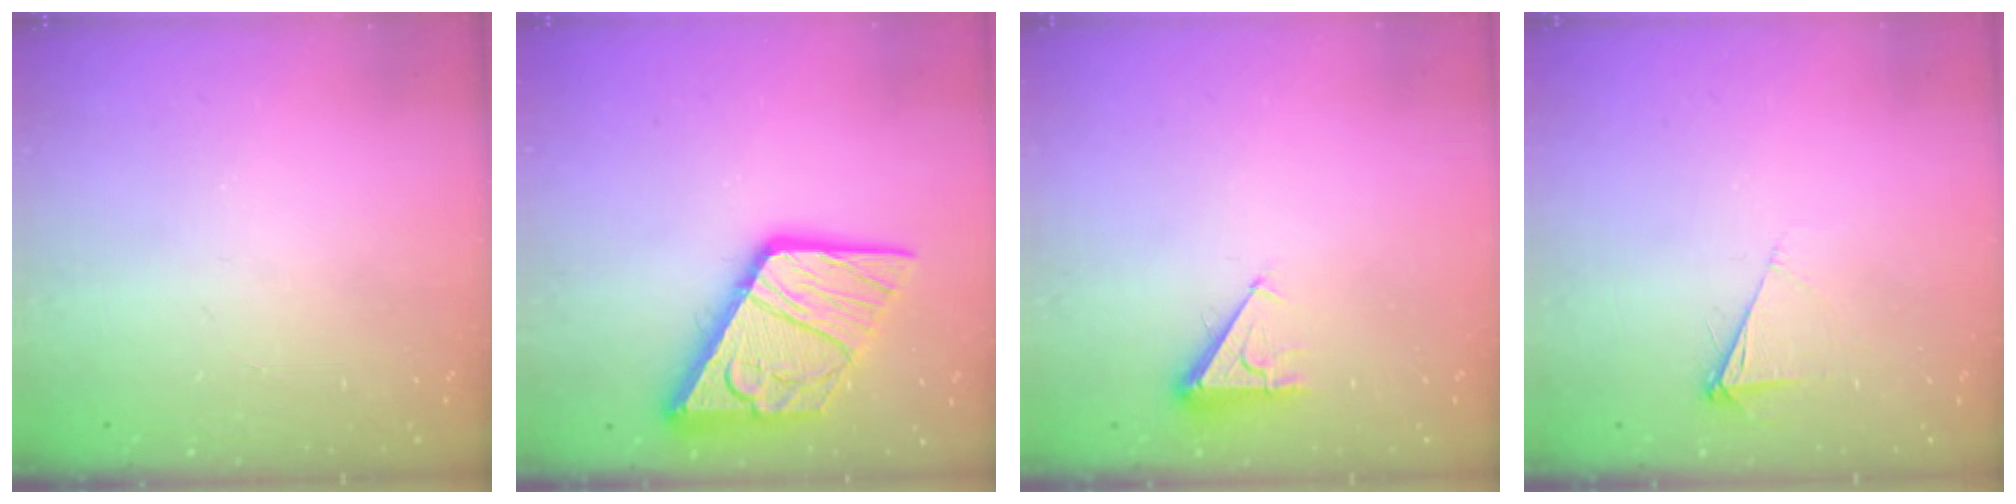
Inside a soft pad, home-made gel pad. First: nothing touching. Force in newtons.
{"total": 20.2, "press": 20.1, "slide": 2.2}
{"total": 4.5, "press": 4.4, "slide": 0.8}
{"total": 4.5, "press": 4.5, "slide": 0.6}